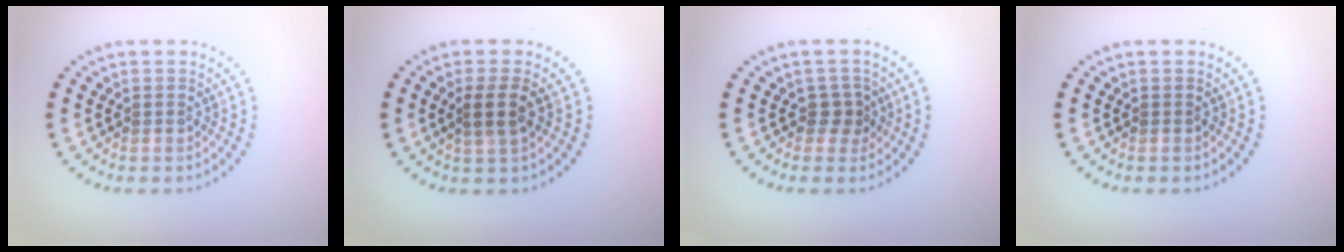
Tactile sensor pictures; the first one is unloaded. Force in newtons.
{"total": 2.2, "press": 1.9, "slide": 1.2}
{"total": 1.6, "press": 1.3, "slide": 1.0}
{"total": 0.0}